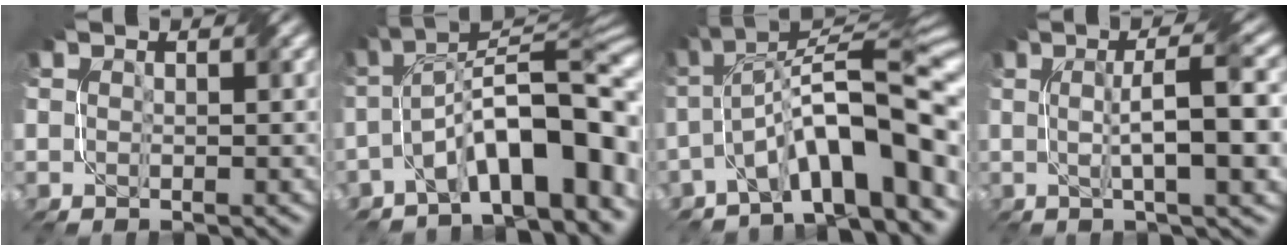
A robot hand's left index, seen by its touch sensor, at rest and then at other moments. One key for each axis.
{"total": 11.5, "fx": -4.4, "fy": 3.8, "fz": 9.9, "tx": -0.143, "ty": 0.020, "tz": -0.073}
{"total": 12.0, "fx": -4.9, "fy": 3.5, "fz": 10.4, "tx": -0.154, "ty": 0.021, "tz": -0.078}
{"total": 7.1, "fx": 0.4, "fy": 1.5, "fz": 6.9, "tx": -0.097, "ty": 0.011, "tz": 0.006}